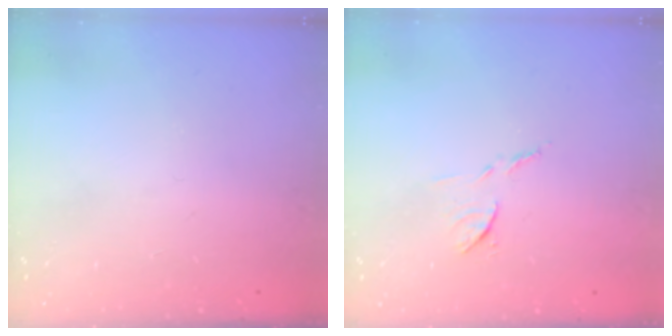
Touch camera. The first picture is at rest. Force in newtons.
{"total": 6.9, "press": 6.9, "slide": 0.4}